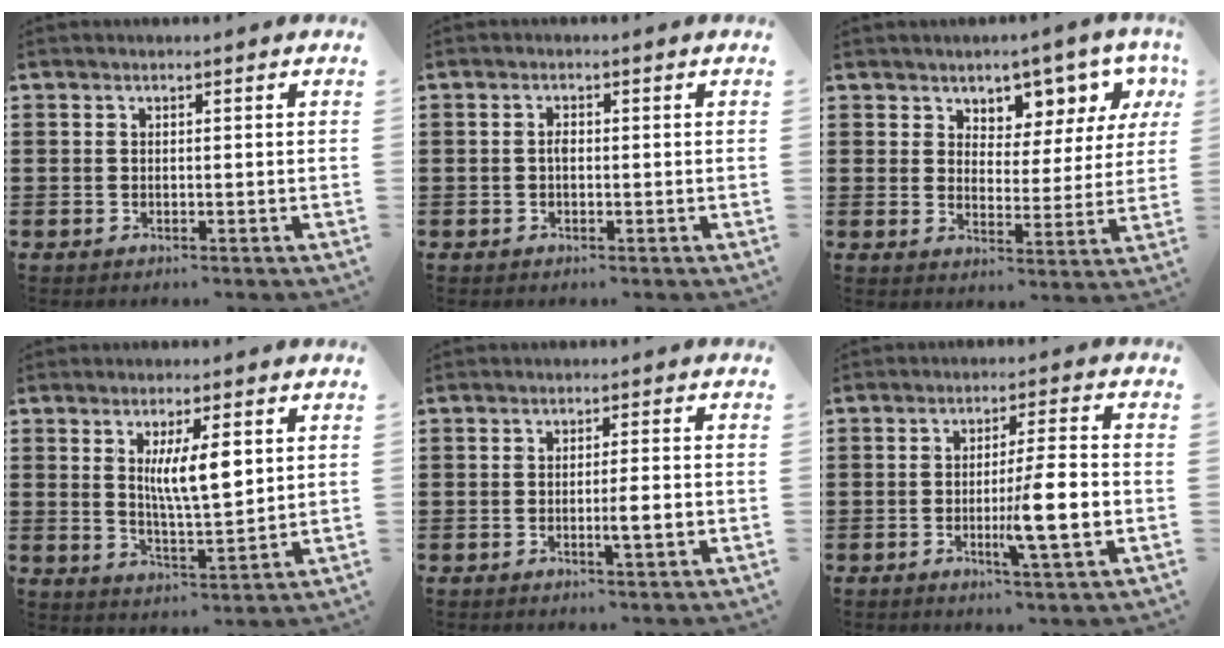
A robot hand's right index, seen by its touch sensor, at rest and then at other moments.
{"total": 1.3, "force": [-0.2, 0.5, 1.2], "torque": [-0.025, 0.000, -0.003]}
{"total": 5.8, "force": [4.8, 3.1, 0.8], "torque": [-0.036, -0.034, 0.080]}
{"total": 7.4, "force": [2.3, 1.9, 6.8], "torque": [-0.120, -0.002, 0.034]}
{"total": 3.3, "force": [-0.9, 0.1, 3.2], "torque": [-0.052, -0.005, -0.017]}
{"total": 9.1, "force": [-2.1, 0.7, 8.9], "torque": [-0.136, -0.011, -0.037]}